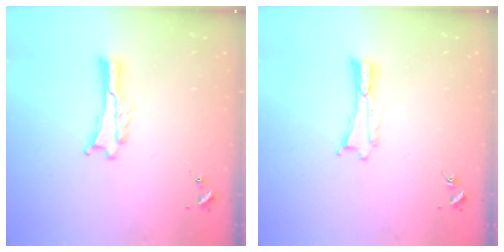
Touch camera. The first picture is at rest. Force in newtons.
{"total": 0.0}